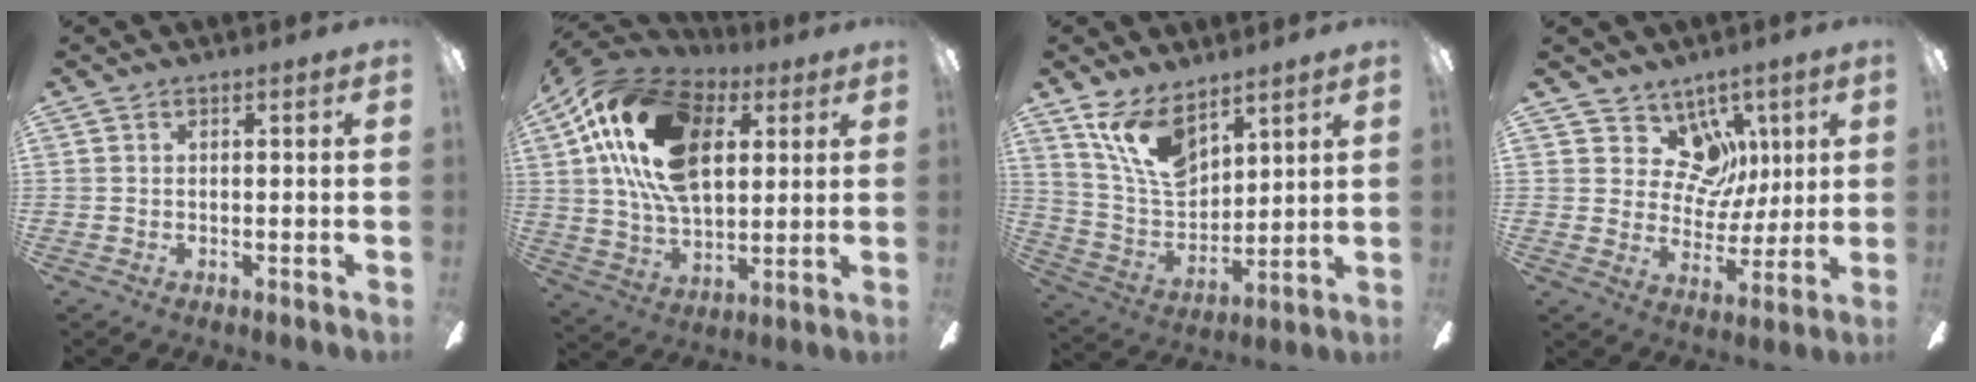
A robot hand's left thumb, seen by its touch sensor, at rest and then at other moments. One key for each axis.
{"total": 23.9, "fx": 8.3, "fy": 14.4, "fz": 17.2, "tx": -0.342, "ty": -0.002, "tz": 0.141}
{"total": 14.1, "fx": 9.1, "fy": 7.4, "fz": 7.8, "tx": -0.165, "ty": -0.035, "tz": 0.176}
{"total": 11.2, "fx": 5.2, "fy": 9.1, "fz": 3.8, "tx": -0.062, "ty": -0.026, "tz": 0.105}